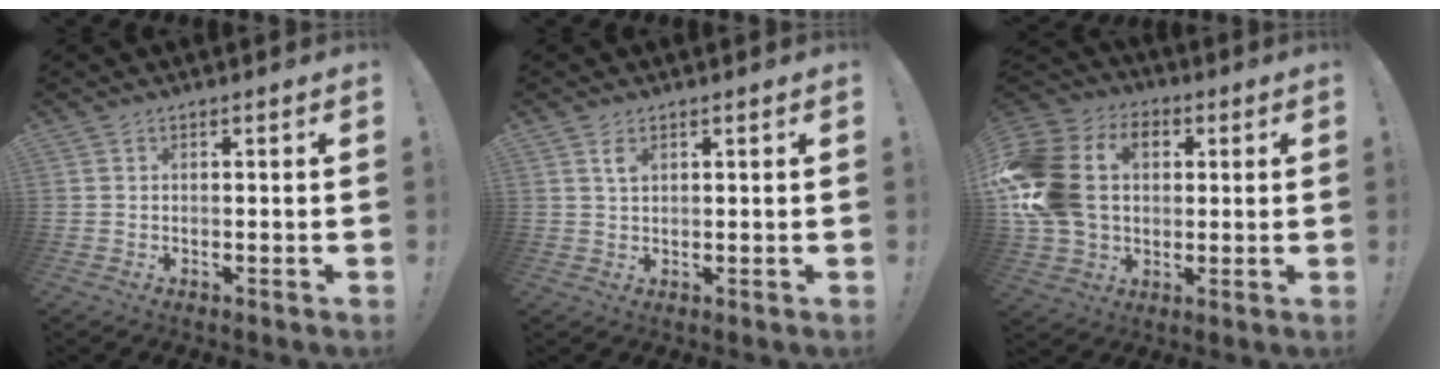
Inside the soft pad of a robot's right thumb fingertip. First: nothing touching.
{"total": 2.6, "force": [1.3, 1.1, 1.9], "torque": [-0.025, -0.006, 0.021]}
{"total": 22.0, "force": [3.2, 16.7, 14.0], "torque": [-0.272, 0.005, 0.066]}